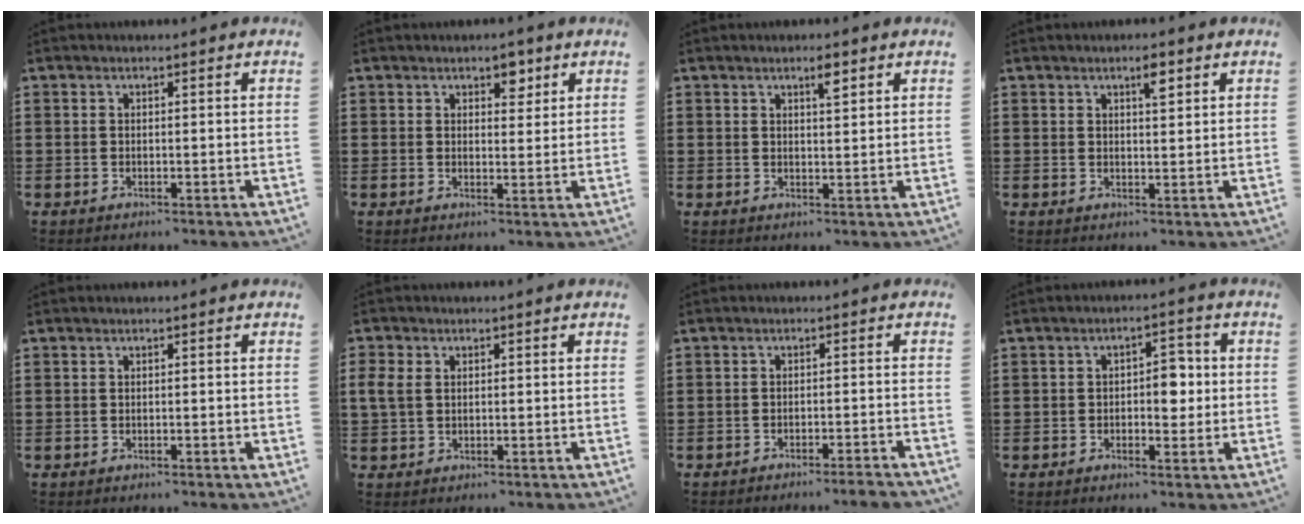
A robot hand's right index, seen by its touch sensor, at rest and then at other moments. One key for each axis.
{"total": 3.2, "fx": 2.1, "fy": 1.9, "fz": 1.5, "tx": -0.012, "ty": 0.000, "tz": 0.033}
{"total": 2.6, "fx": 1.7, "fy": 0.6, "fz": 1.9, "tx": -0.024, "ty": -0.003, "tz": 0.024}
{"total": 2.9, "fx": 1.7, "fy": 0.8, "fz": 2.1, "tx": -0.030, "ty": -0.001, "tz": 0.025}
{"total": 0.0}
{"total": 2.8, "fx": 0.6, "fy": 2.1, "fz": 1.7, "tx": -0.055, "ty": 0.003, "tz": 0.005}
{"total": 2.2, "fx": -2.0, "fy": -0.3, "fz": 0.8, "tx": -0.015, "ty": 0.000, "tz": -0.040}
{"total": 4.3, "fx": -0.2, "fy": 2.4, "fz": 3.6, "tx": -0.053, "ty": 0.002, "tz": -0.010}